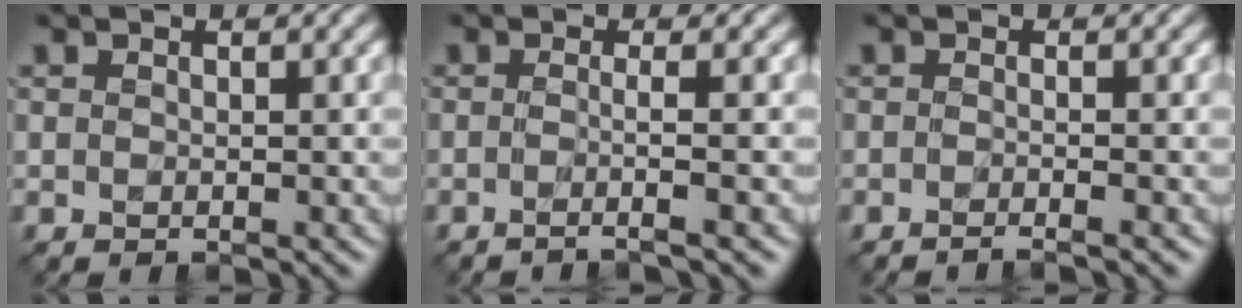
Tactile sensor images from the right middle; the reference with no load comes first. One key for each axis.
{"total": 2.8, "fx": -0.8, "fy": 0.7, "fz": 2.6, "tx": -0.021, "ty": -0.011, "tz": -0.028}
{"total": 2.0, "fx": -1.2, "fy": 0.5, "fz": 1.5, "tx": -0.006, "ty": -0.006, "tz": -0.030}